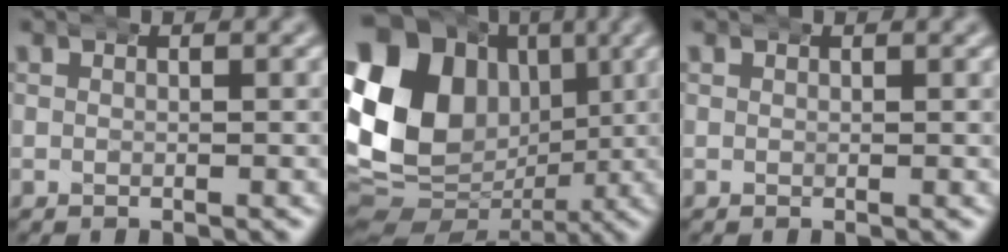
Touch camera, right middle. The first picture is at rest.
{"total": 18.1, "force": [0.8, 14.6, 10.6], "torque": [-0.201, -0.021, 0.014]}
{"total": 0.0}